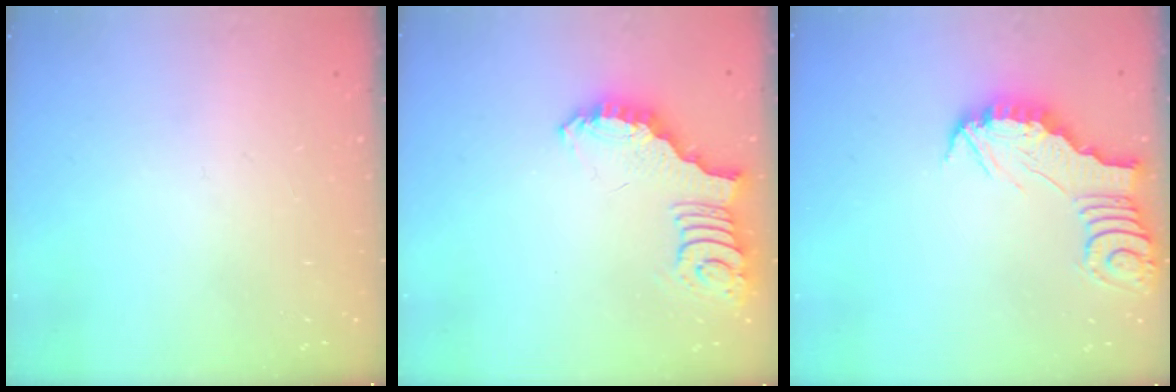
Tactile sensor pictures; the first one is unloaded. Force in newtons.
{"total": 2.6, "press": 2.6, "slide": 0.5}
{"total": 2.9, "press": 2.9, "slide": 0.3}